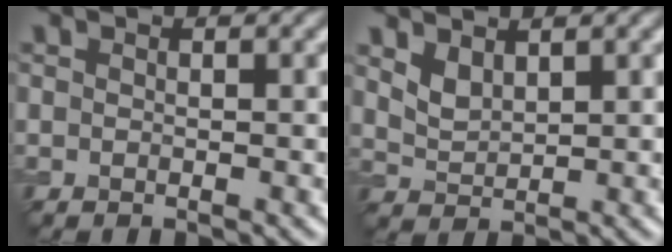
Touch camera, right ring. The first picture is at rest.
{"total": 1.7, "force": [1.2, 0.8, 0.9], "torque": [-0.021, -0.003, 0.029]}